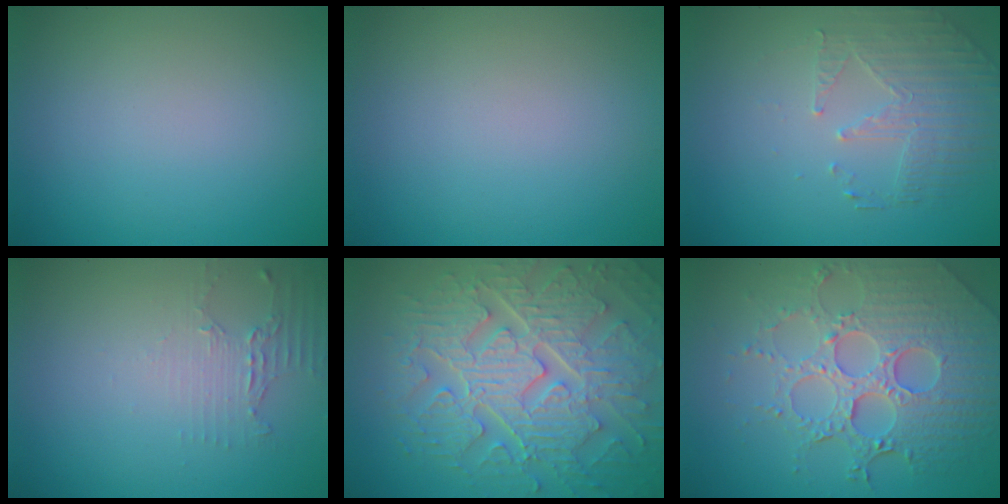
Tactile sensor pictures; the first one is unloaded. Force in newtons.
{"total": 0.0}
{"total": 2.2, "press": 1.8, "slide": 1.2}
{"total": 2.0, "press": 1.4, "slide": 1.4}
{"total": 9.5, "press": 7.0, "slide": 6.5}
{"total": 8.1, "press": 5.8, "slide": 5.6}